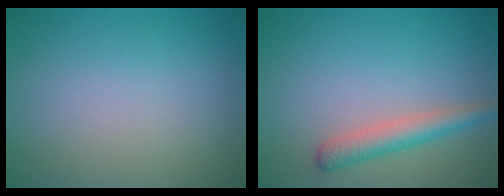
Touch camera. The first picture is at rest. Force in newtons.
{"total": 2.8, "press": 2.8, "slide": 0.2}